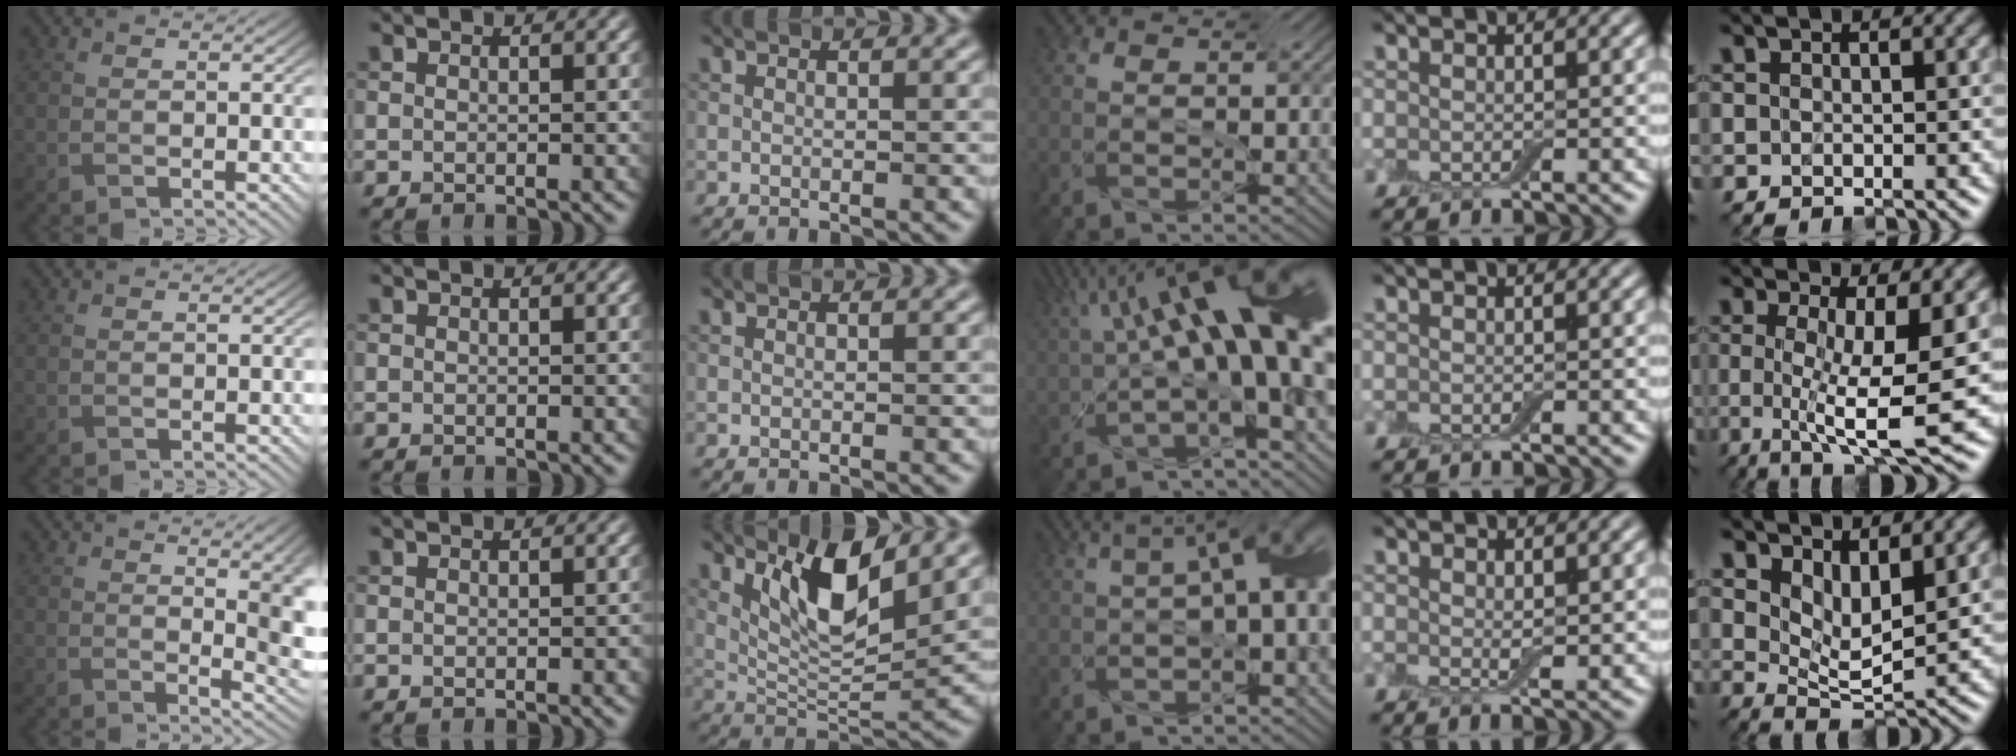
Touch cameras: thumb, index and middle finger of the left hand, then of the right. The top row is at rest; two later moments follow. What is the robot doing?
{"motion": "screw", "object": "jar lid"}